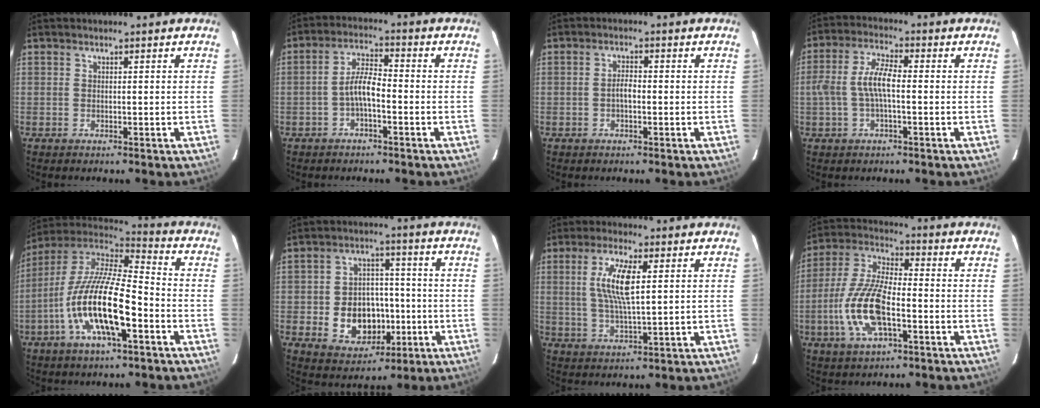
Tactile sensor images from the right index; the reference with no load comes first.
{"total": 4.7, "force": [-2.0, 1.3, 4.1], "torque": [-0.084, 0.014, -0.039]}
{"total": 2.0, "force": [-0.5, 0.8, 1.7], "torque": [-0.034, 0.007, -0.011]}
{"total": 6.9, "force": [-0.9, 2.2, 6.5], "torque": [-0.135, 0.013, -0.016]}
{"total": 19.4, "force": [-6.9, 5.6, 17.2], "torque": [-0.332, -0.019, -0.138]}
{"total": 12.0, "force": [-3.2, 9.3, 6.8], "torque": [-0.151, 0.015, -0.032]}
{"total": 8.6, "force": [2.0, 1.9, 8.2], "torque": [-0.161, 0.003, 0.039]}
{"total": 14.3, "force": [-4.3, 5.3, 12.5], "torque": [-0.268, -0.003, -0.085]}